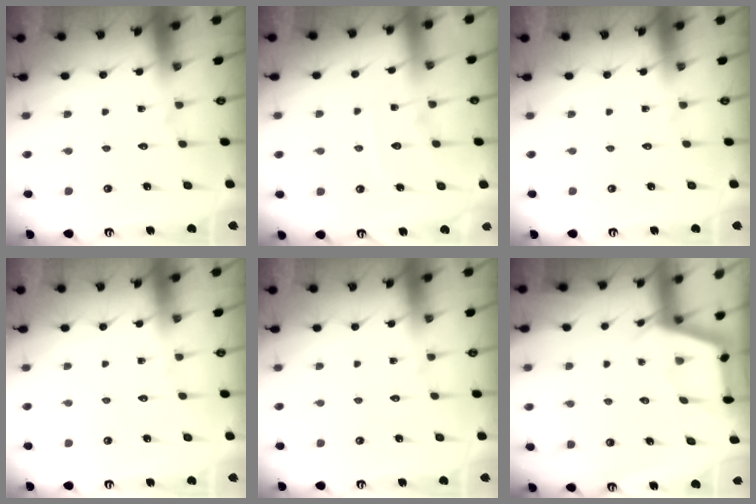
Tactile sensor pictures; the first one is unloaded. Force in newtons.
{"total": 6.6, "press": 6.6, "slide": 0.7}
{"total": 0.0}
{"total": 0.0}
{"total": 0.0}
{"total": 2.8, "press": 2.8, "slide": 0.4}